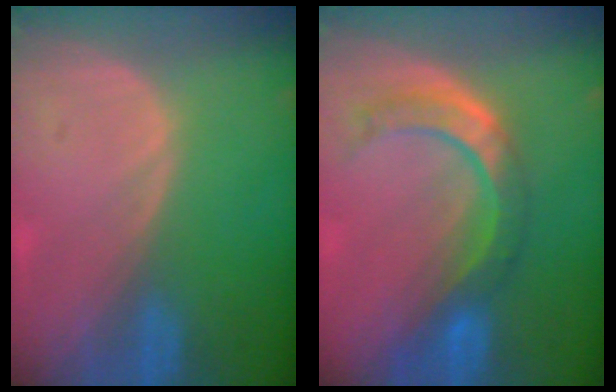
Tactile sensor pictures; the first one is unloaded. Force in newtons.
{"total": 7.9, "press": 7.2, "slide": 3.3}